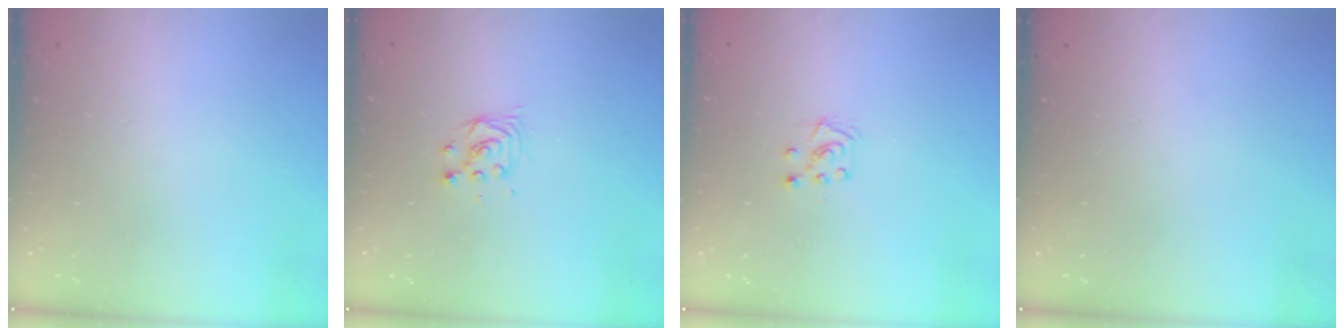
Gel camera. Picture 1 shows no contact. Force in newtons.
{"total": 3.9, "press": 3.8, "slide": 0.4}
{"total": 5.4, "press": 5.4, "slide": 0.6}
{"total": 0.0}